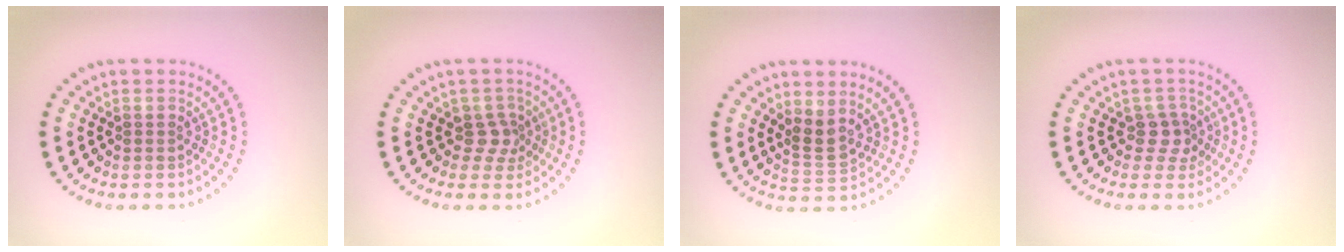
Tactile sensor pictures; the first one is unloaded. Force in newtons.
{"total": 1.9, "press": 1.4, "slide": 1.3}
{"total": 2.3, "press": 1.7, "slide": 1.6}
{"total": 2.0, "press": 1.6, "slide": 1.3}